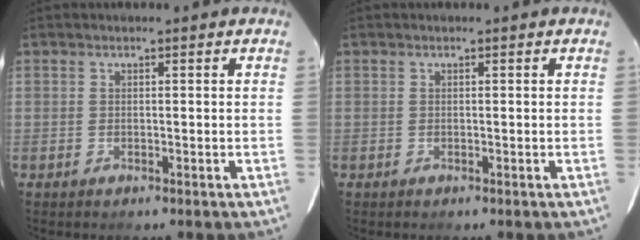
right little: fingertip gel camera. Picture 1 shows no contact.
{"total": 0.0}